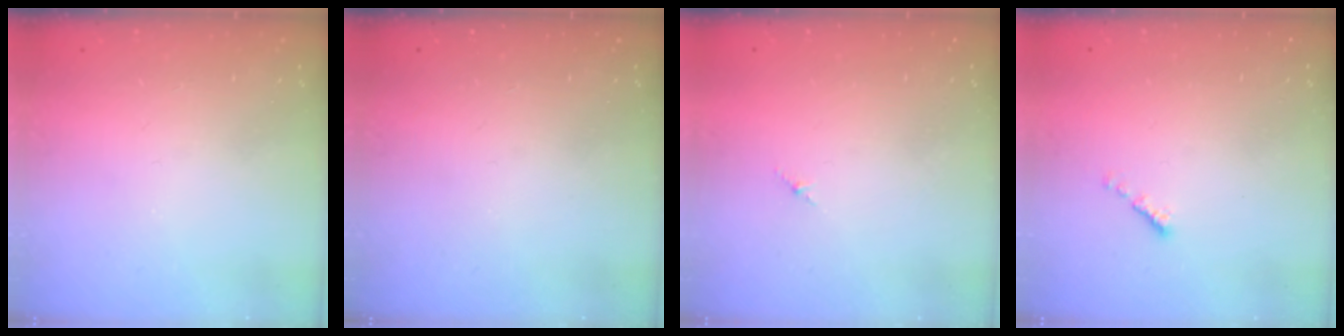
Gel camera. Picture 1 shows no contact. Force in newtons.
{"total": 0.0}
{"total": 1.8, "press": 1.7, "slide": 0.6}
{"total": 0.0}